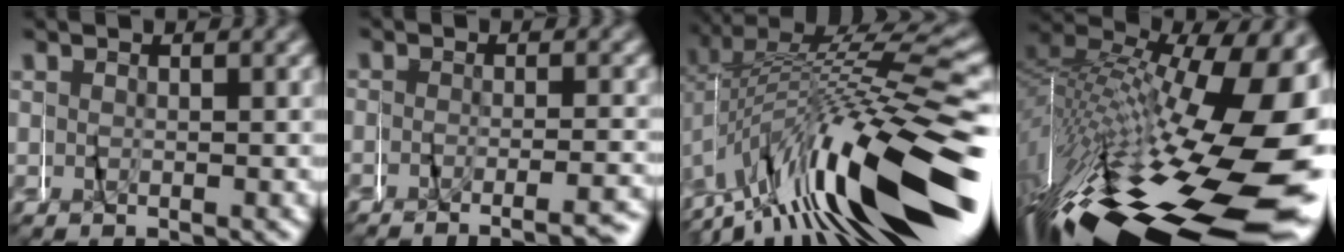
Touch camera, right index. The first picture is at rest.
{"total": 3.7, "force": [-3.3, 0.7, 1.5], "torque": [-0.015, -0.009, -0.052]}
{"total": 13.5, "force": [-3.6, 6.3, 11.4], "torque": [-0.178, -0.008, -0.042]}
{"total": 25.1, "force": [-7.6, 13.2, 20.0], "torque": [-0.304, -0.065, -0.070]}